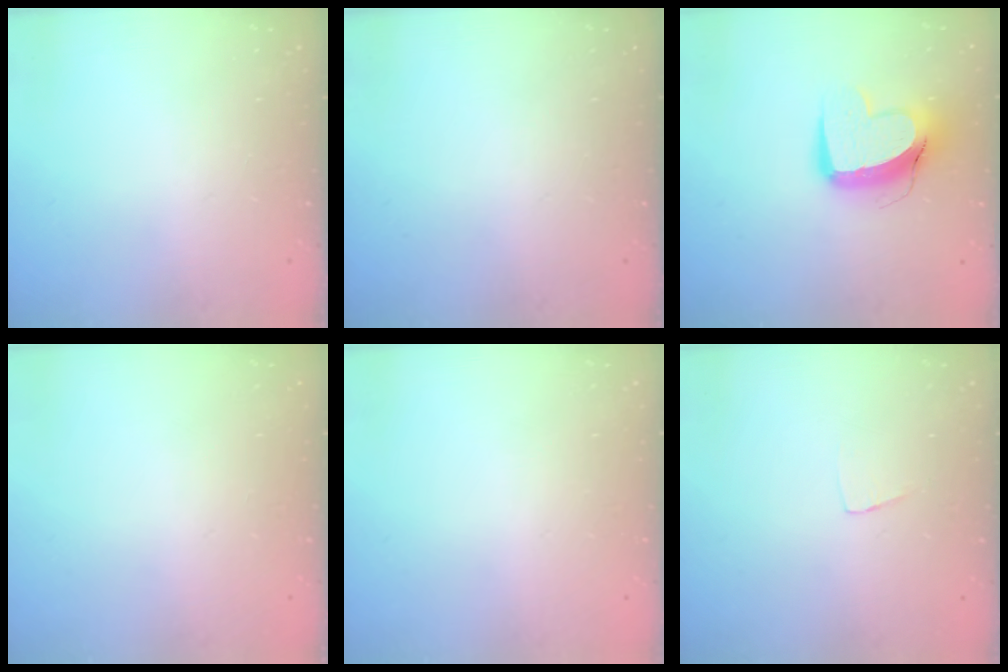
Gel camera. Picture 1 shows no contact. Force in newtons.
{"total": 0.0}
{"total": 13.0, "press": 12.9, "slide": 1.7}
{"total": 0.0}
{"total": 0.0}
{"total": 3.5, "press": 3.5, "slide": 0.2}